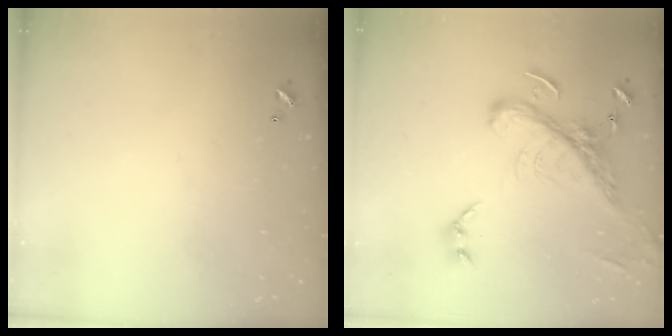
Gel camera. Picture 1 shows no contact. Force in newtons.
{"total": 9.5, "press": 9.3, "slide": 2.2}